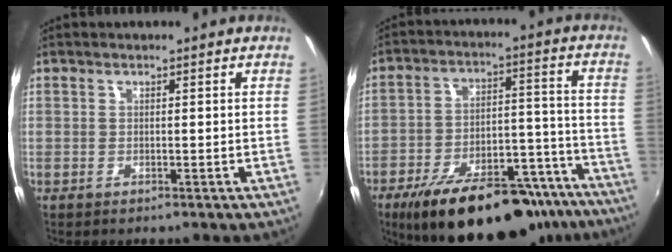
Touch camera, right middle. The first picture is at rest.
{"total": 26.9, "force": [-20.3, 10.5, 14.2], "torque": [-0.231, 0.004, -0.270]}